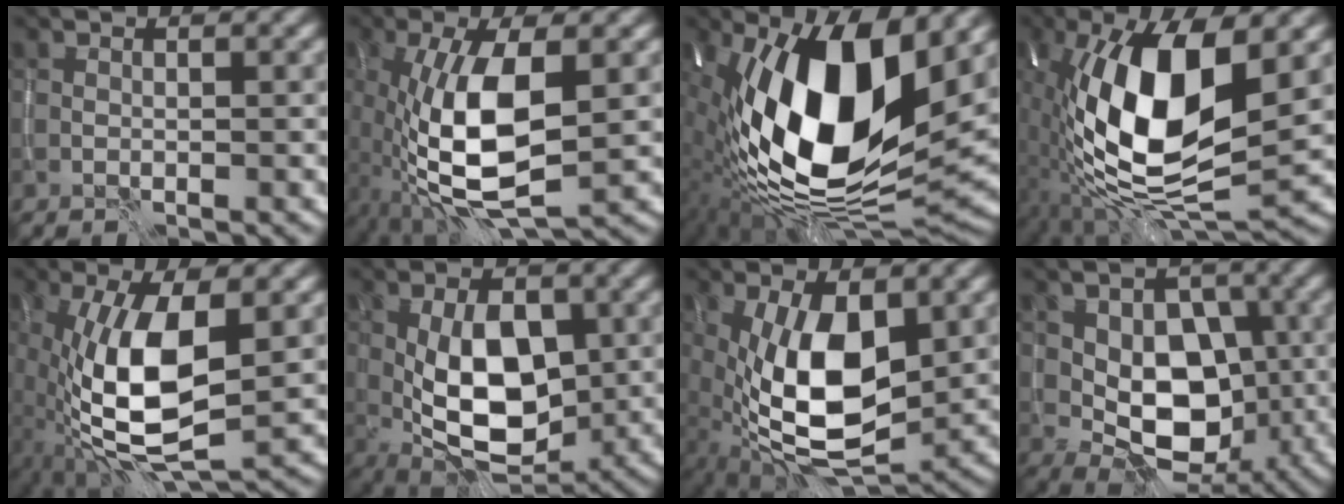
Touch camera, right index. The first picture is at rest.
{"total": 9.6, "force": [-1.5, 3.8, 8.7], "torque": [-0.179, 0.000, -0.029]}
{"total": 18.2, "force": [0.7, 7.7, 16.5], "torque": [-0.291, -0.004, 0.007]}
{"total": 14.3, "force": [-0.6, 5.8, 13.0], "torque": [-0.240, 0.006, -0.022]}
{"total": 10.6, "force": [-1.1, 4.3, 9.6], "torque": [-0.190, 0.000, -0.024]}
{"total": 9.2, "force": [-0.9, 5.0, 7.7], "torque": [-0.137, -0.004, -0.015]}
{"total": 10.7, "force": [-0.3, 5.1, 9.4], "torque": [-0.177, -0.011, -0.001]}
{"total": 7.8, "force": [-0.7, 5.5, 5.5], "torque": [-0.070, -0.002, -0.013]}